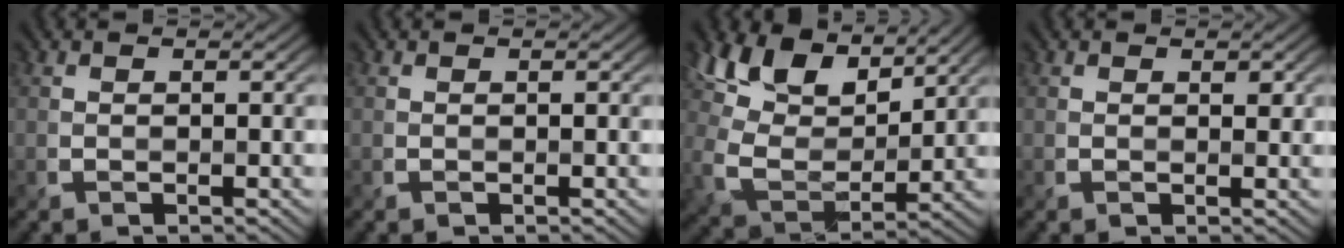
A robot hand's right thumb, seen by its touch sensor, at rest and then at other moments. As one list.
[{"total": 0.0}, {"total": 11.2, "force": [7.6, 5.0, 6.6], "torque": [-0.156, 0.012, 0.136]}, {"total": 0.9, "force": [0.6, 0.6, 0.5], "torque": [-0.011, -0.002, 0.011]}]